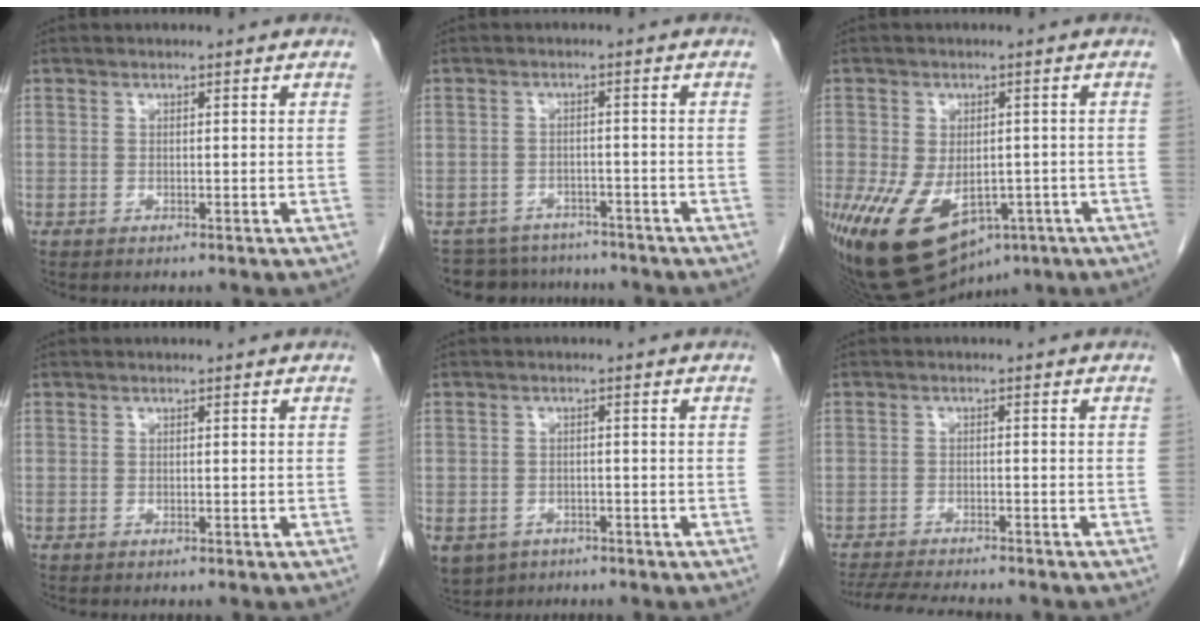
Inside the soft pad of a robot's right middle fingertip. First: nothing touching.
{"total": 8.0, "force": [-7.3, 3.2, 0.3], "torque": [-0.003, 0.011, -0.097]}
{"total": 18.2, "force": [-8.5, 11.1, 11.7], "torque": [-0.248, -0.021, -0.116]}
{"total": 0.0}
{"total": 9.0, "force": [-4.7, 7.1, 3.0], "torque": [-0.084, -0.004, -0.065]}
{"total": 9.6, "force": [-8.7, 1.1, 3.9], "torque": [-0.063, -0.013, -0.132]}